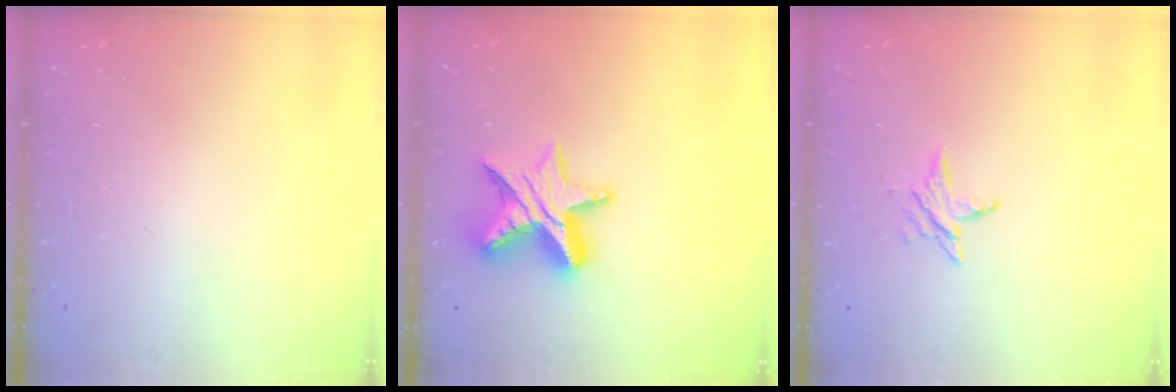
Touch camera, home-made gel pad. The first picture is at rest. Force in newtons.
{"total": 12.1, "press": 12.1, "slide": 1.0}
{"total": 4.5, "press": 4.5, "slide": 0.5}